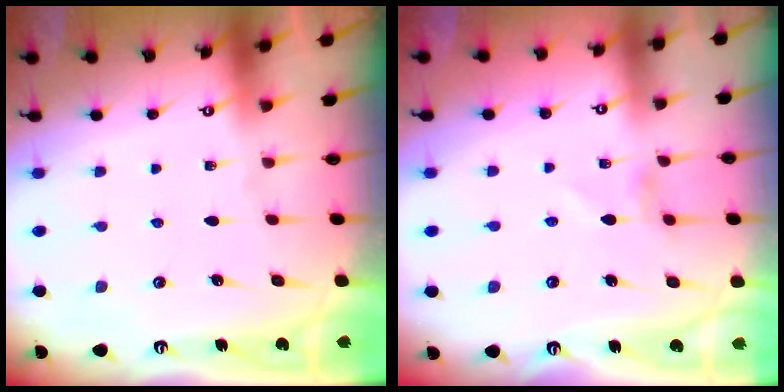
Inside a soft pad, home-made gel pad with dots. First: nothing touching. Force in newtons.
{"total": 1.8, "press": 1.7, "slide": 0.2}